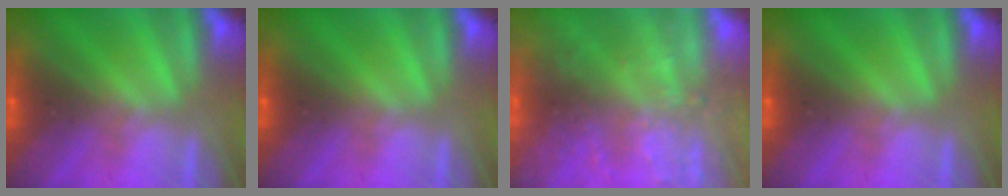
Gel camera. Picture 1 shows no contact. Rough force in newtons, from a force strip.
{"total": 0.0}
{"total": 7.3}
{"total": 0.0}